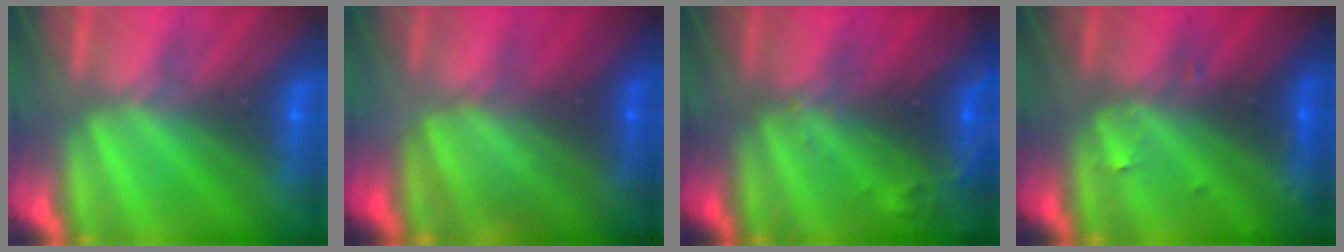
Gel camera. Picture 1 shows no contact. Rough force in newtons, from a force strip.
{"total": 1.7}
{"total": 6.7}
{"total": 2.9}